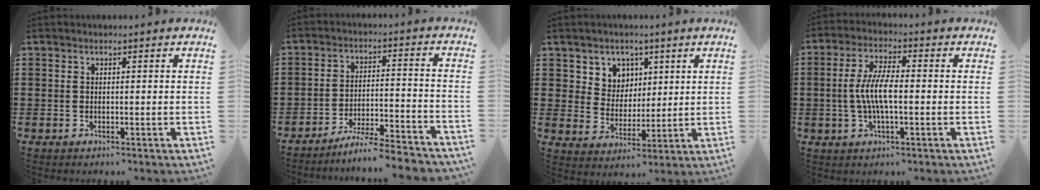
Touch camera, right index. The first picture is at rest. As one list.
[{"total": 6.4, "force": [-6.0, -0.4, 2.2], "torque": [-0.040, -0.007, -0.118]}, {"total": 5.5, "force": [3.0, 4.6, 0.2], "torque": [-0.037, 0.005, 0.055]}, {"total": 6.5, "force": [-0.8, 1.8, 6.2], "torque": [-0.137, -0.003, -0.025]}]